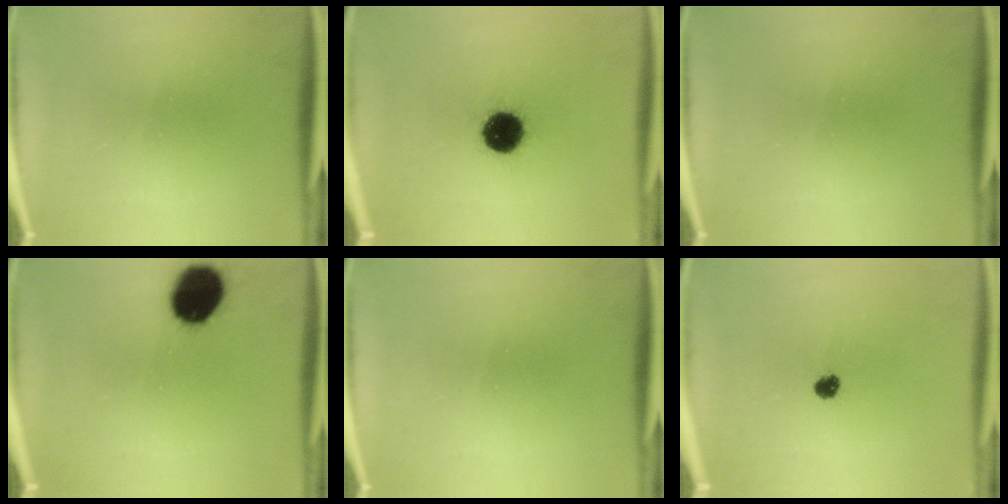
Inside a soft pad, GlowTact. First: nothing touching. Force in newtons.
{"total": 10.4}
{"total": 0.0}
{"total": 15.0}
{"total": 0.0}
{"total": 1.9}